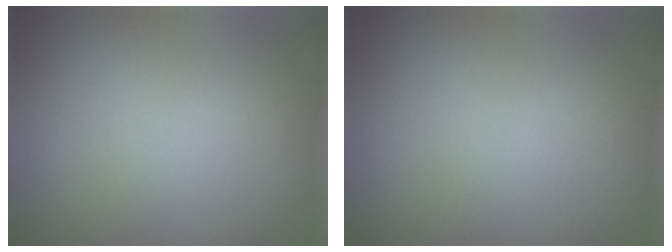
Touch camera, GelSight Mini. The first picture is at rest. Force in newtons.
{"total": 0.0}